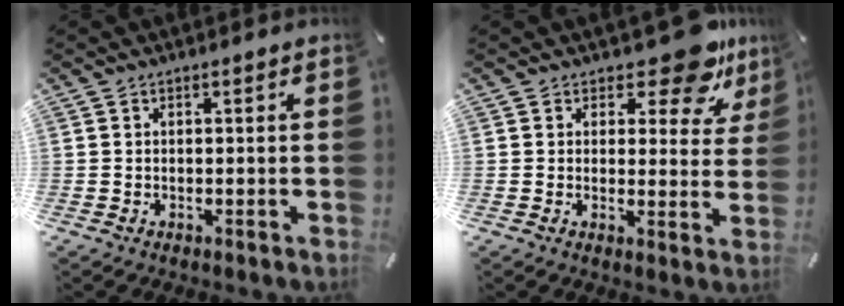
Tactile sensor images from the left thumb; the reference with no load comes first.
{"total": 11.4, "force": [7.8, 4.8, 6.8], "torque": [-0.077, -0.053, 0.133]}